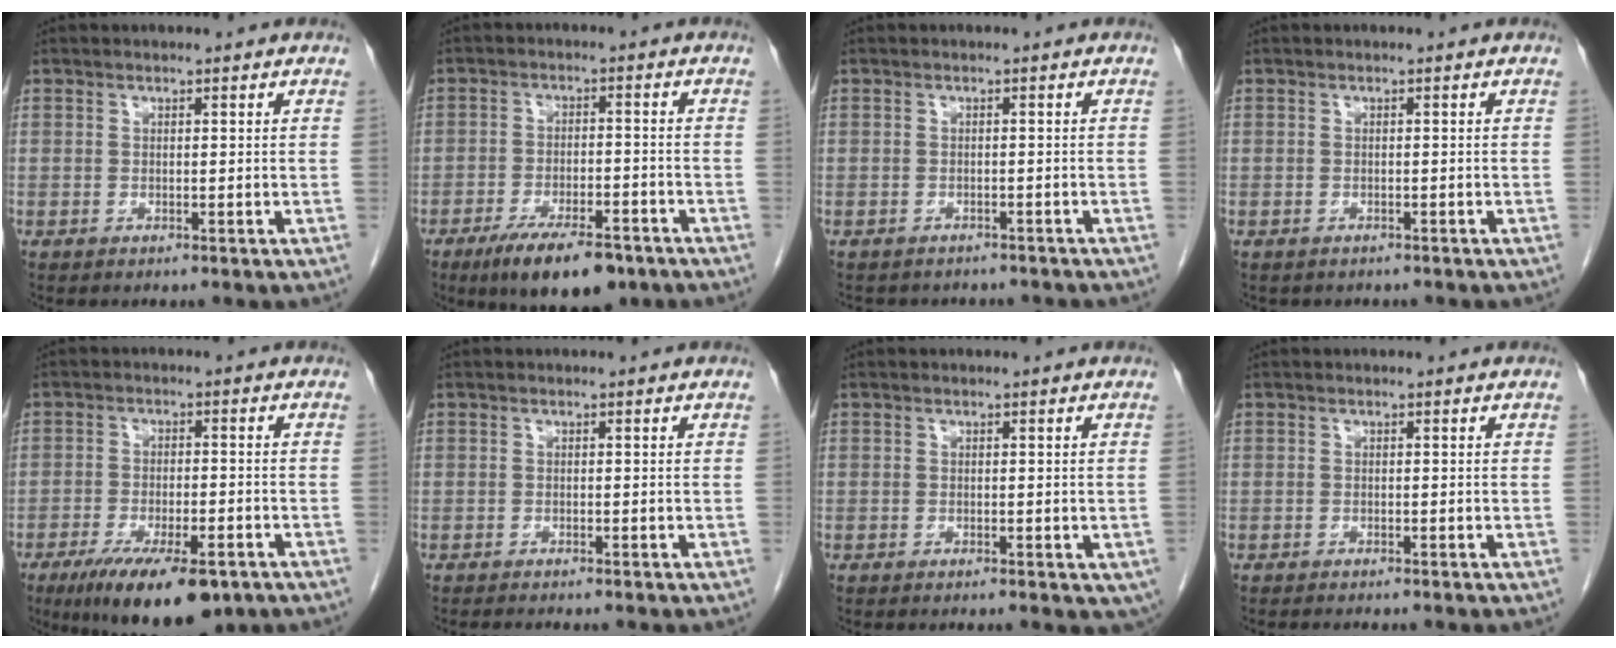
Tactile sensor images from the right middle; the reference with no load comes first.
{"total": 10.8, "force": [-7.5, 3.4, 7.0], "torque": [-0.109, -0.009, -0.118]}
{"total": 6.8, "force": [-6.0, 2.7, 1.6], "torque": [-0.025, 0.006, -0.066]}
{"total": 1.7, "force": [-1.5, 0.8, 0.4], "torque": [-0.016, -0.001, -0.016]}
{"total": 12.8, "force": [-8.3, 3.9, 8.9], "torque": [-0.138, -0.016, -0.127]}
{"total": 2.0, "force": [-1.8, -0.1, 0.9], "torque": [-0.014, -0.003, -0.027]}
{"total": 3.3, "force": [-1.7, 1.2, 2.5], "torque": [-0.019, -0.004, -0.024]}
{"total": 2.4, "force": [-2.1, 0.3, 1.1], "torque": [-0.018, -0.005, -0.025]}